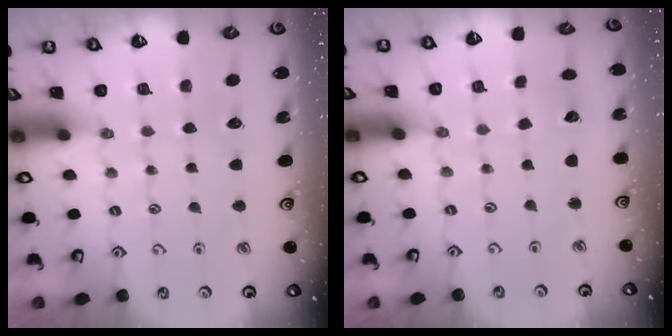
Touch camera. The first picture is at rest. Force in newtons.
{"total": 3.9, "press": 3.9, "slide": 0.1}